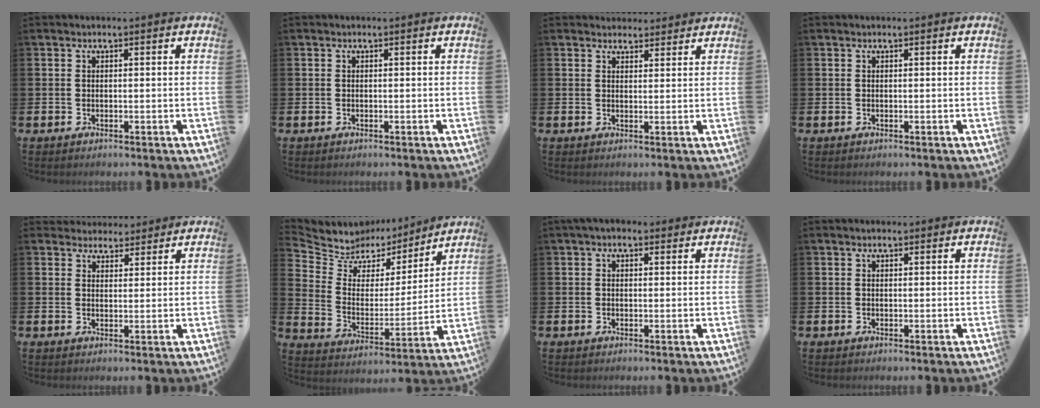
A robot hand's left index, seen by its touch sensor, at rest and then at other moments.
{"total": 0.0}
{"total": 3.0, "force": [2.8, 1.1, -0.3], "torque": [0.011, -0.014, 0.052]}
{"total": 0.0}
{"total": 3.5, "force": [3.2, 1.3, -0.3], "torque": [-0.004, -0.015, 0.059]}
{"total": 7.0, "force": [6.2, 3.4, 0.2], "torque": [-0.055, -0.045, 0.110]}
{"total": 2.2, "force": [1.7, 1.2, 0.8], "torque": [-0.010, 0.003, 0.028]}
{"total": 0.9, "force": [0.8, 0.3, 0.2], "torque": [0.006, -0.001, 0.012]}